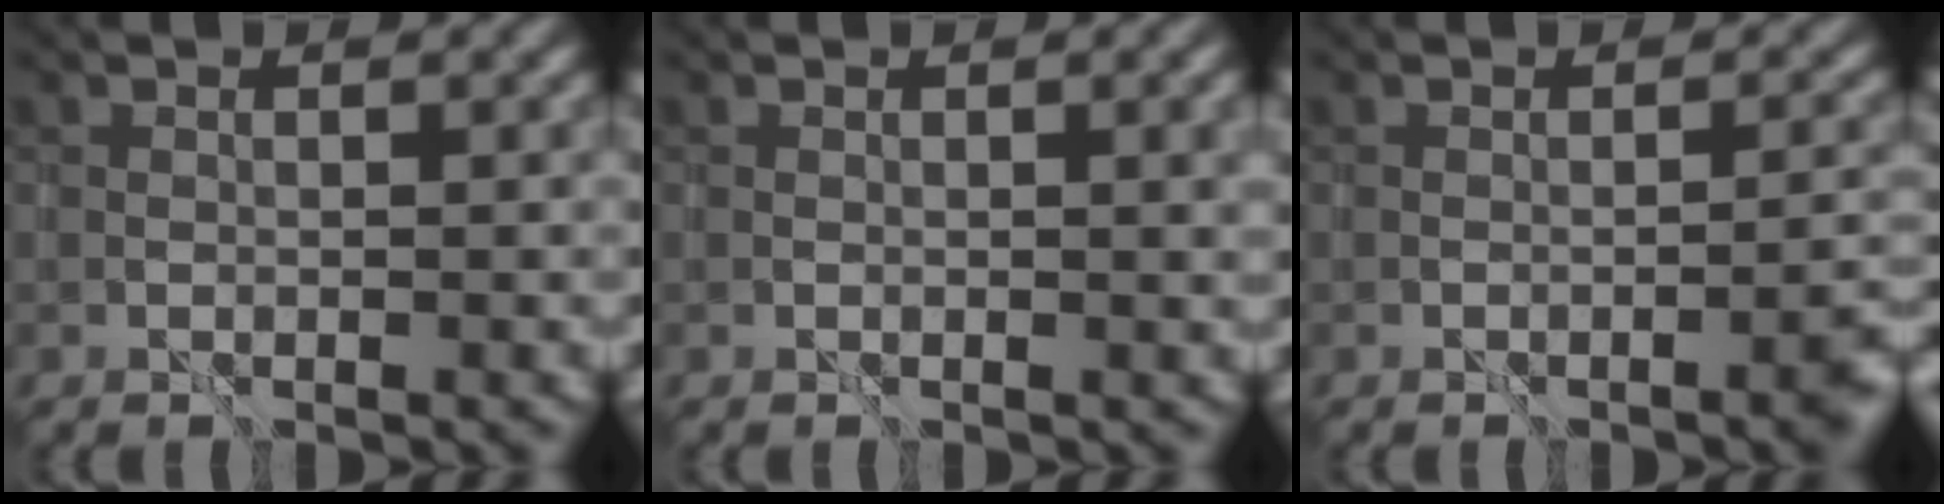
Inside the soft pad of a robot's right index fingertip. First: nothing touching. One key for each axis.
{"total": 2.2, "fx": 0.6, "fy": 0.7, "fz": 2.0, "tx": -0.028, "ty": -0.002, "tz": 0.014}
{"total": 2.0, "fx": -1.1, "fy": 0.1, "fz": 1.6, "tx": -0.022, "ty": 0.002, "tz": -0.016}